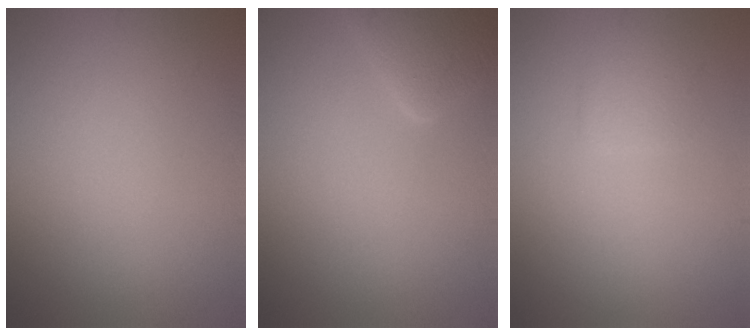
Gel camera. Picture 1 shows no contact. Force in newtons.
{"total": 4.6, "press": 4.6, "slide": 0.3}
{"total": 1.4, "press": 1.3, "slide": 0.3}